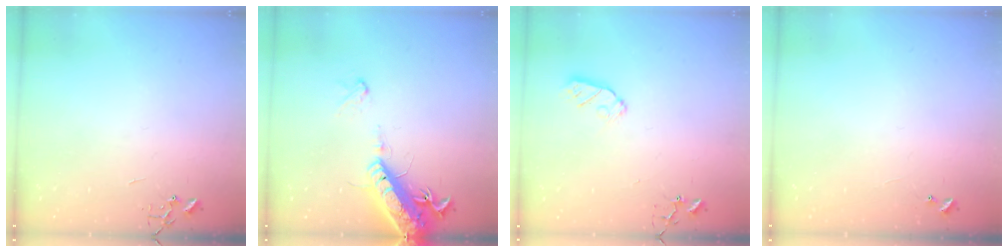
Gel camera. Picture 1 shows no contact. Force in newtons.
{"total": 17.9, "press": 17.5, "slide": 3.9}
{"total": 4.5, "press": 4.5, "slide": 0.6}
{"total": 5.1, "press": 5.0, "slide": 0.3}